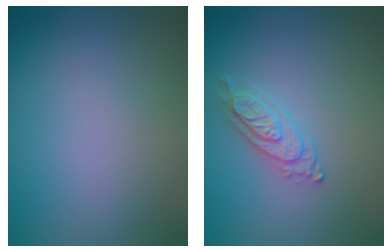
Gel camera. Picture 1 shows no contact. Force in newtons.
{"total": 2.2, "press": 2.0, "slide": 0.7}